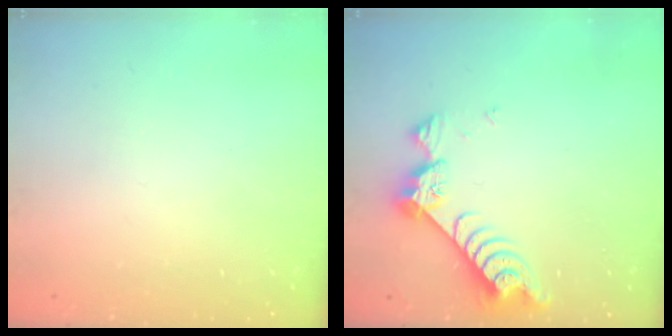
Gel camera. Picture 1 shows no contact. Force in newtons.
{"total": 8.8, "press": 8.8, "slide": 0.8}